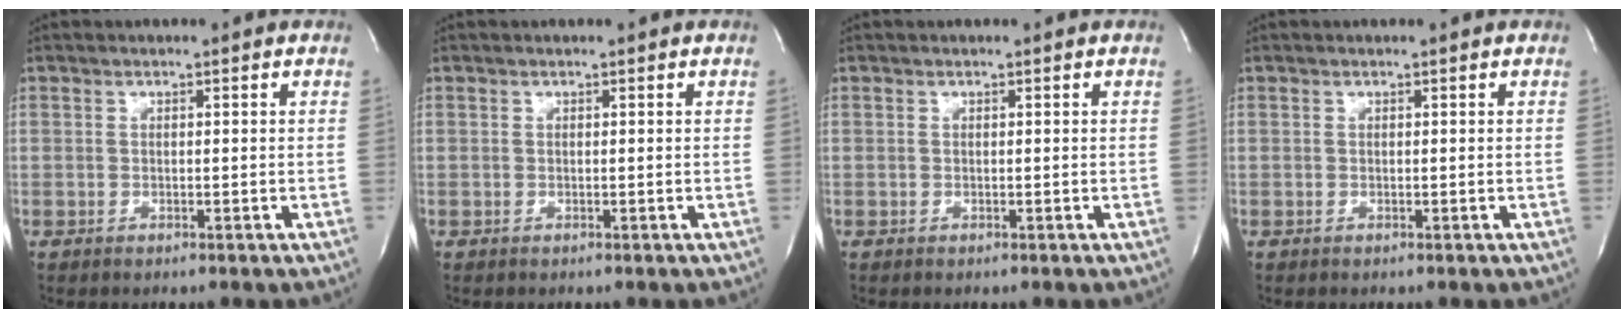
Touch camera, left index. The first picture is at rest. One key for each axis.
{"total": 0.0}
{"total": 0.0}
{"total": 0.0}